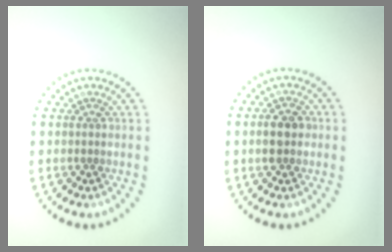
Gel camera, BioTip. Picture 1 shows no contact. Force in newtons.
{"total": 2.3, "press": 2.3, "slide": 0.3}